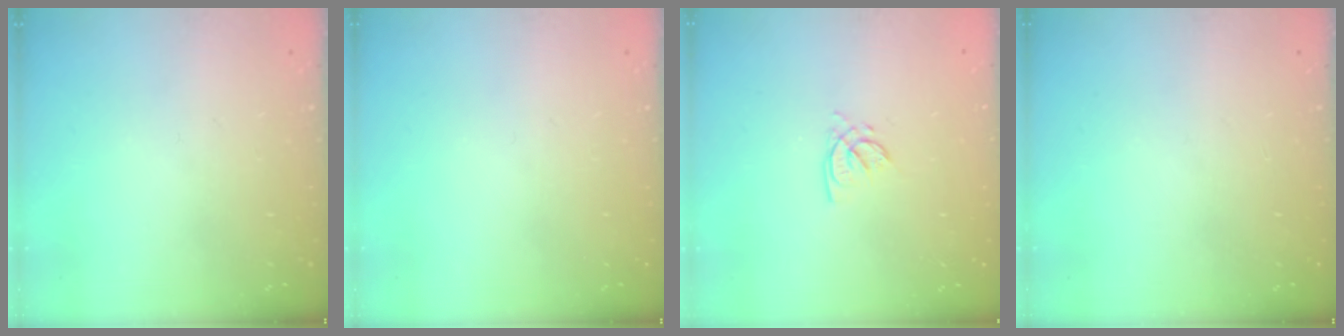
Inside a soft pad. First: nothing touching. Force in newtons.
{"total": 0.0}
{"total": 2.6, "press": 2.6, "slide": 0.2}
{"total": 0.0}